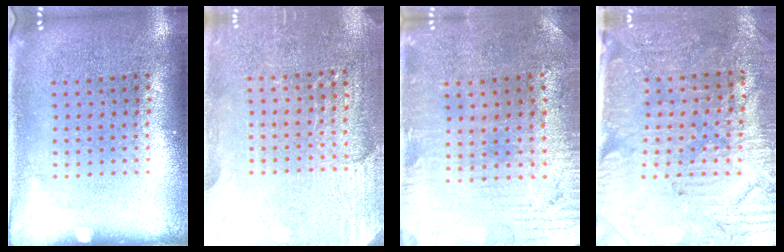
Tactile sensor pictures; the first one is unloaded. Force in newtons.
{"total": 2.9, "press": 2.9, "slide": 0.5}
{"total": 0.7, "press": 0.5, "slide": 0.5}
{"total": 3.3, "press": 3.0, "slide": 1.3}